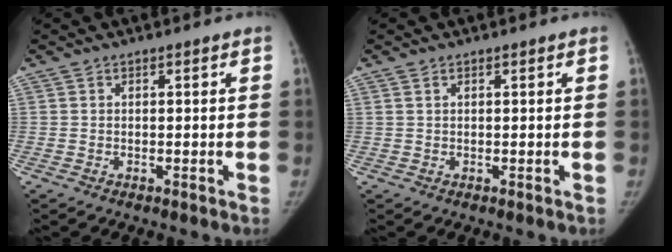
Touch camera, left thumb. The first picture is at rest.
{"total": 0.6, "force": [0.4, 0.2, 0.4], "torque": [-0.011, 0.004, 0.009]}